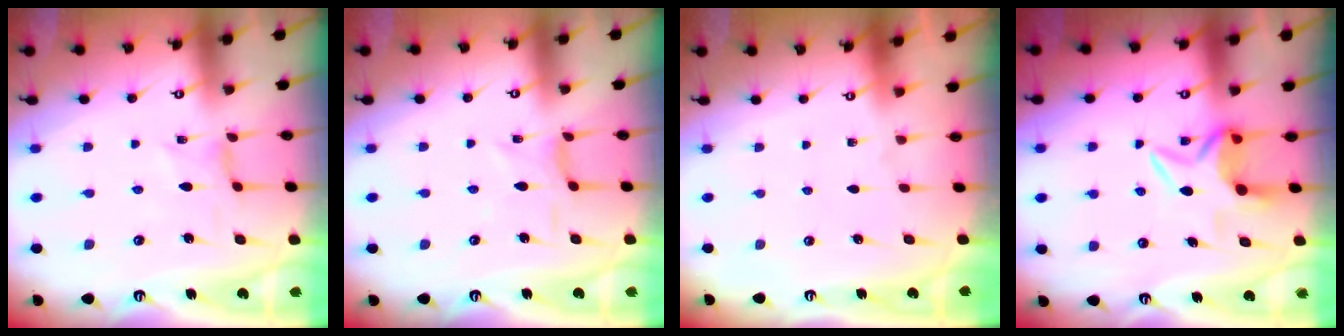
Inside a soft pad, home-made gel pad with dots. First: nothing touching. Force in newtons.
{"total": 1.9, "press": 1.9, "slide": 0.4}
{"total": 0.0}
{"total": 6.2, "press": 6.1, "slide": 0.9}